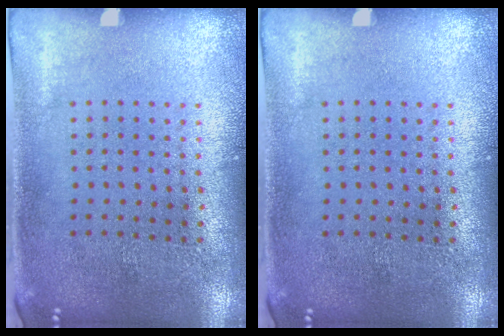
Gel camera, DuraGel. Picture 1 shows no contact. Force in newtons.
{"total": 0.0}